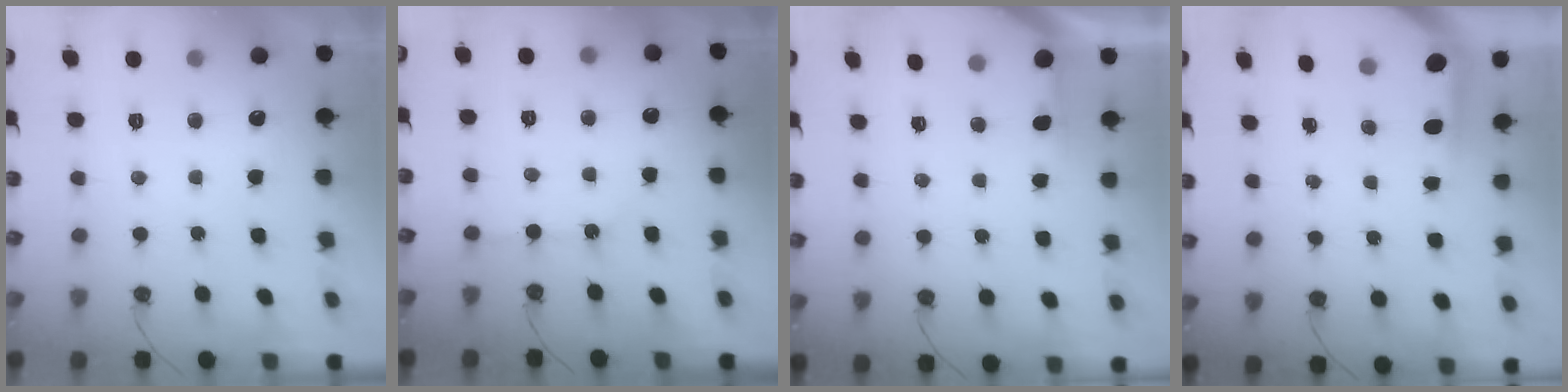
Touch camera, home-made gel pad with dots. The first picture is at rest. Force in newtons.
{"total": 3.3, "press": 3.3, "slide": 0.3}
{"total": 2.9, "press": 2.9, "slide": 0.2}
{"total": 3.6, "press": 3.6, "slide": 0.4}